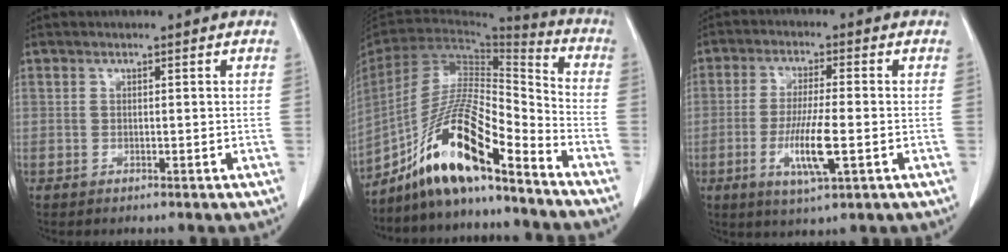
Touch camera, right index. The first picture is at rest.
{"total": 15.6, "force": [-11.5, 1.7, 10.4], "torque": [-0.194, 0.009, -0.210]}
{"total": 8.1, "force": [-2.3, 0.7, 7.8], "torque": [-0.149, -0.015, -0.041]}